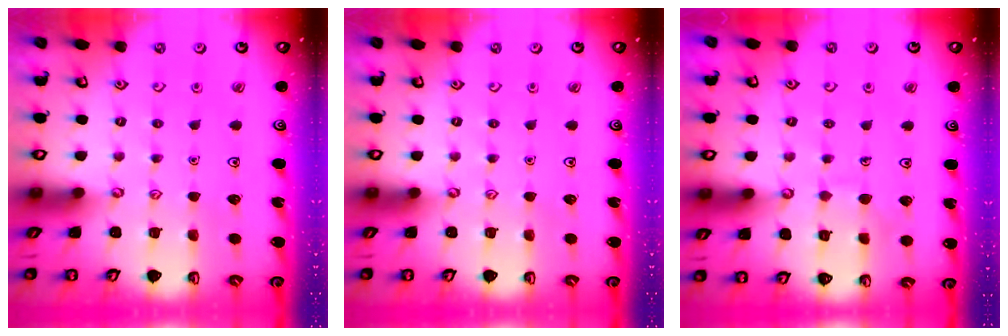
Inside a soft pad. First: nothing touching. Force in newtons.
{"total": 0.0}
{"total": 4.3, "press": 4.3, "slide": 0.3}